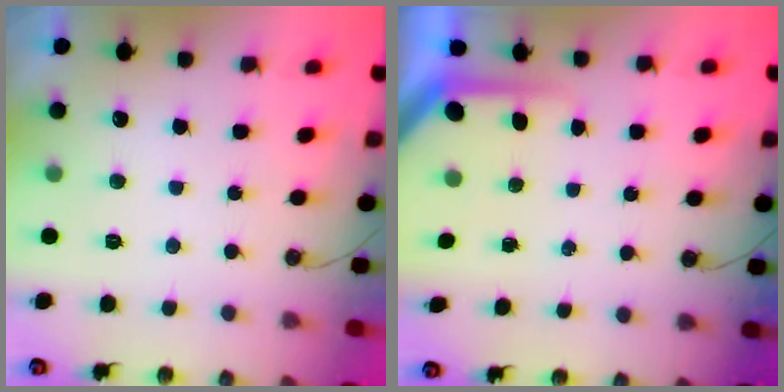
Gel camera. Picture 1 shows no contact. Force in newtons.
{"total": 4.8, "press": 4.7, "slide": 0.5}